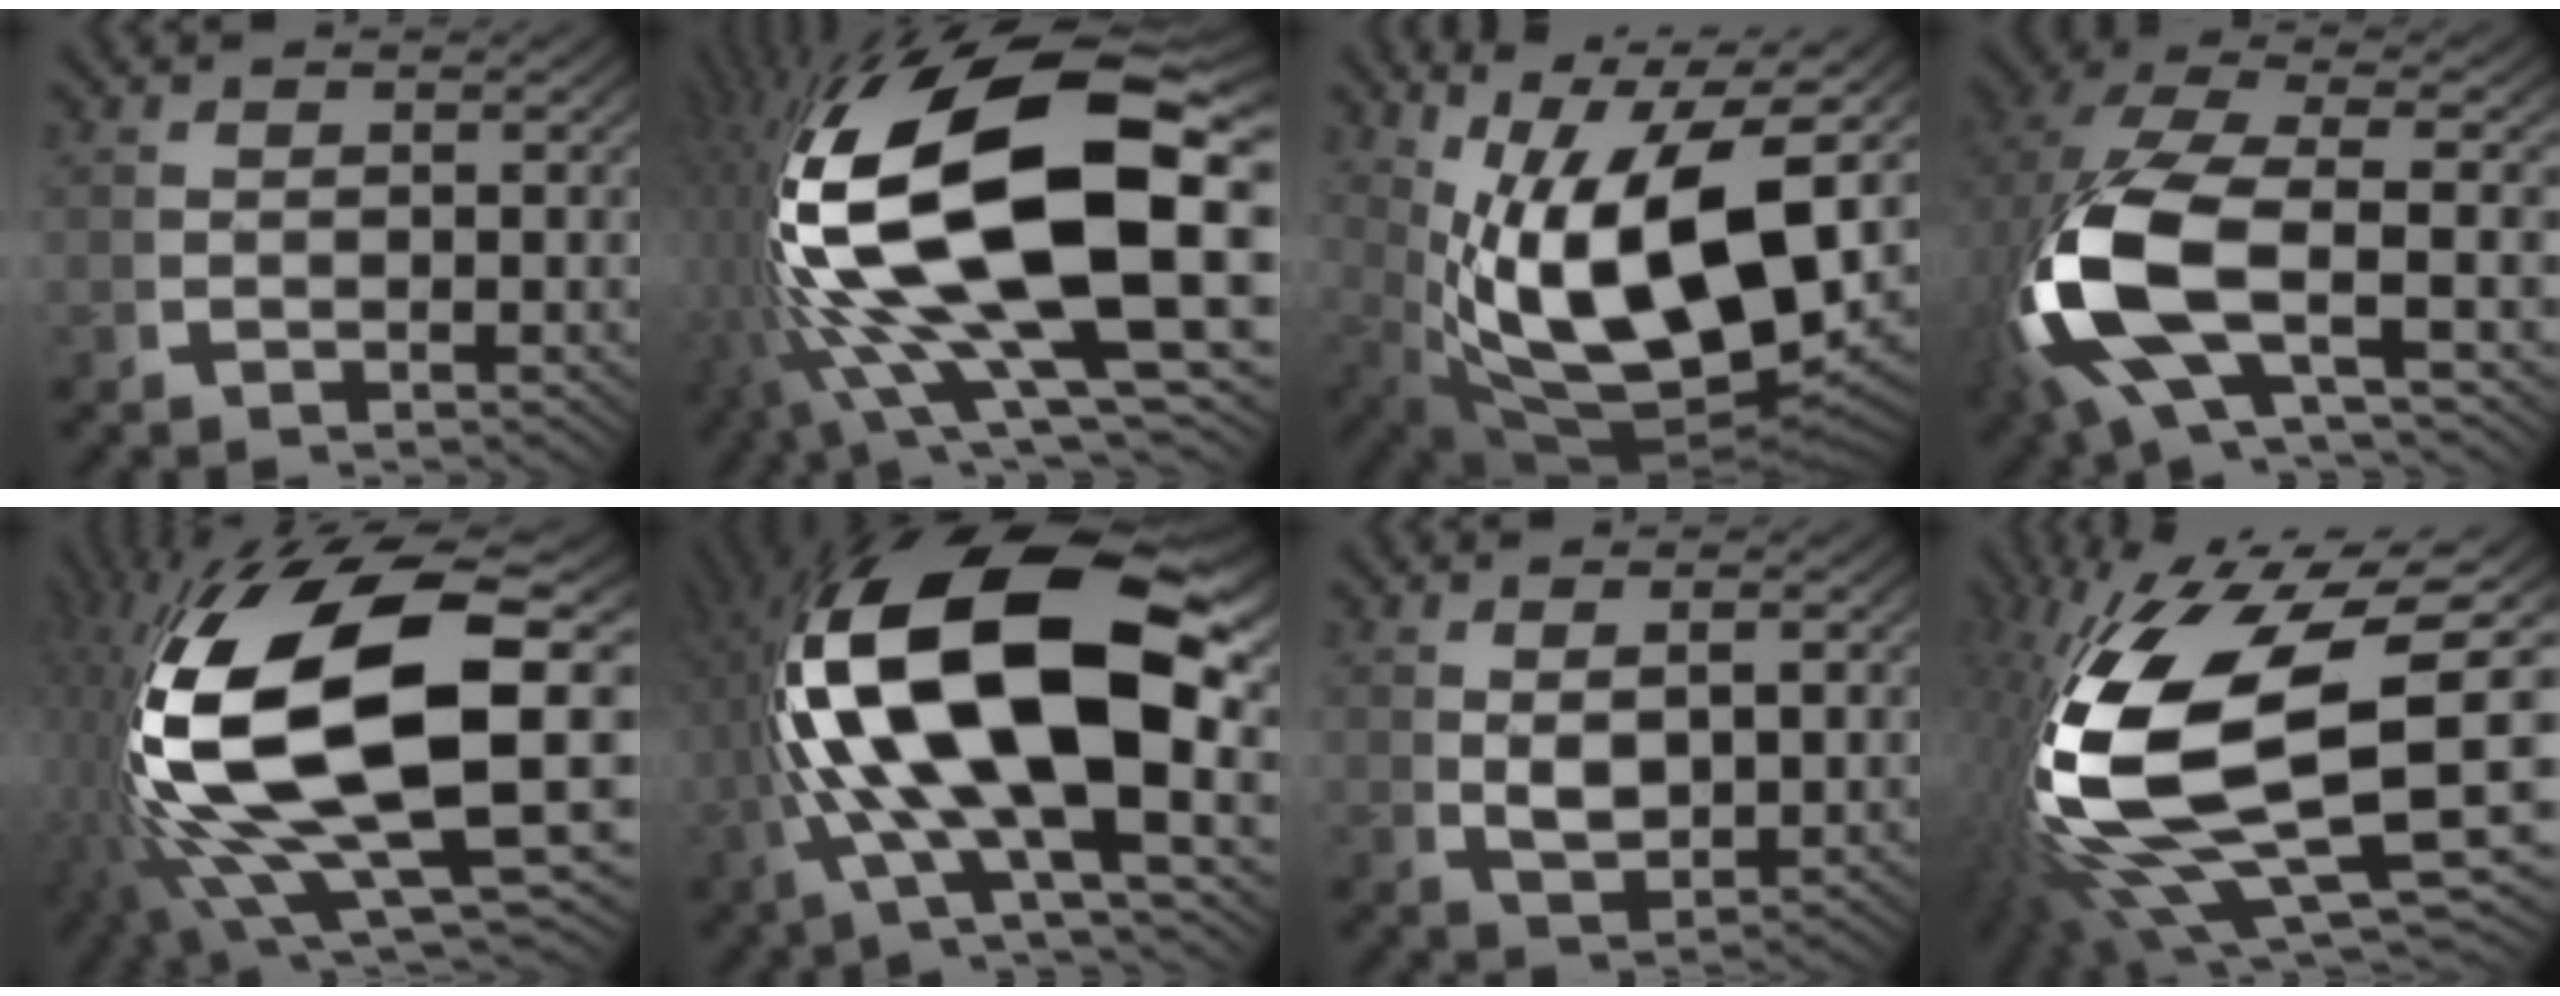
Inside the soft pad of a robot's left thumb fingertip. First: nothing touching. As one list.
[{"total": 25.8, "force": [0.6, 13.4, 22.0], "torque": [-0.447, -0.067, 0.054]}, {"total": 22.3, "force": [0.9, 14.2, 17.1], "torque": [-0.313, -0.051, 0.042]}, {"total": 12.6, "force": [-0.8, 6.3, 10.9], "torque": [-0.286, -0.024, 0.005]}, {"total": 23.5, "force": [0.1, 11.8, 20.3], "torque": [-0.439, -0.050, 0.039]}, {"total": 21.1, "force": [1.7, 9.6, 18.7], "torque": [-0.368, -0.013, 0.036]}, {"total": 3.1, "force": [0.7, 1.5, 2.6], "torque": [-0.054, -0.005, 0.026]}, {"total": 22.0, "force": [-1.2, 11.8, 18.5], "torque": [-0.424, -0.064, 0.026]}]